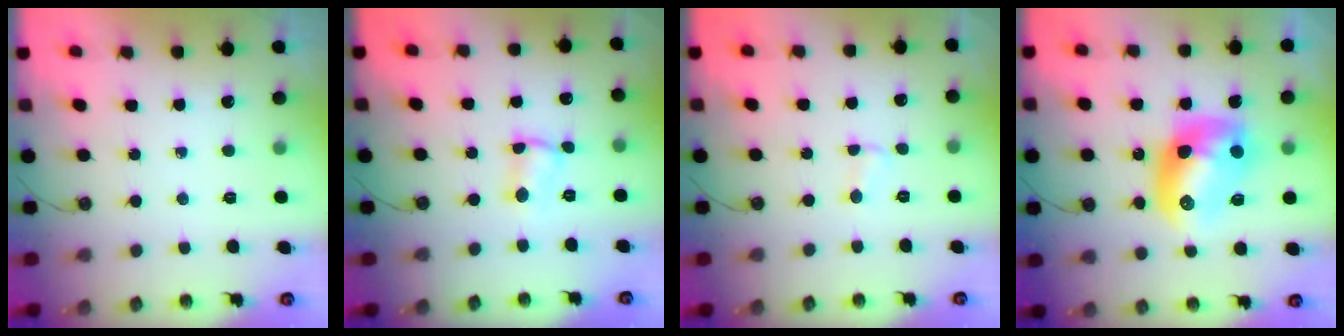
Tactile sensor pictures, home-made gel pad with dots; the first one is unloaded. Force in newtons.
{"total": 2.6, "press": 2.6, "slide": 0.5}
{"total": 2.1, "press": 2.1, "slide": 0.2}
{"total": 13.5, "press": 13.4, "slide": 1.1}